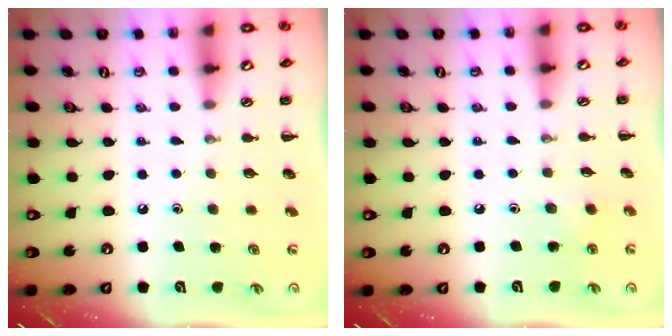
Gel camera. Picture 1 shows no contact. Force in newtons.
{"total": 2.0, "press": 1.9, "slide": 0.7}